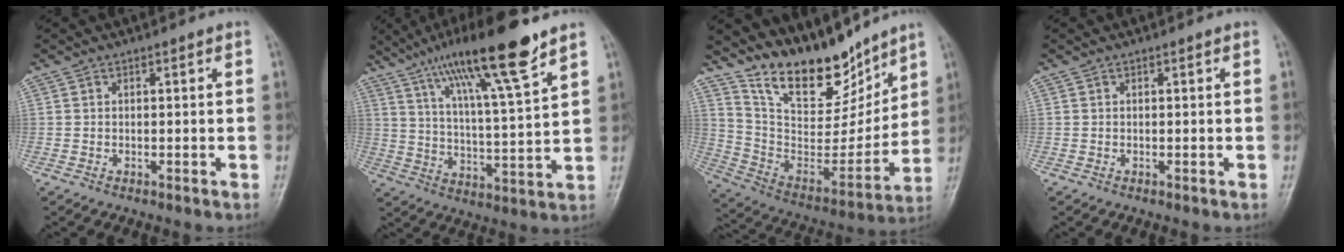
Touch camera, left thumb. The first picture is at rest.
{"total": 17.0, "force": [11.2, 1.7, 12.6], "torque": [-0.211, -0.044, 0.194]}
{"total": 19.1, "force": [15.5, 7.4, 8.3], "torque": [-0.090, -0.092, 0.280]}
{"total": 0.0}